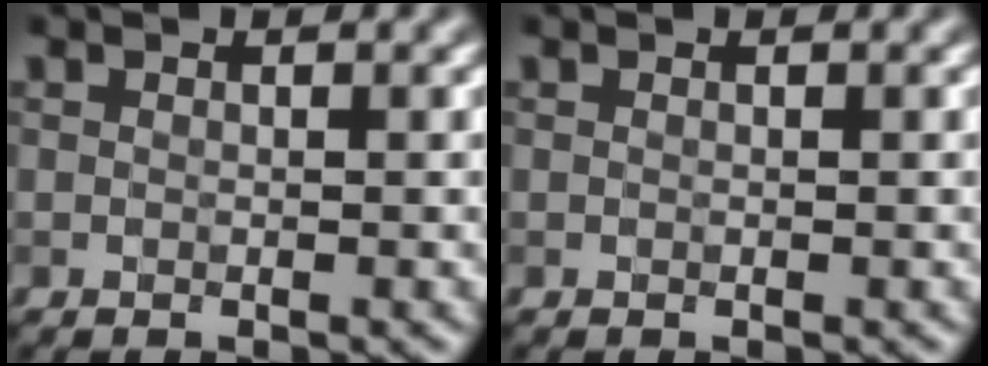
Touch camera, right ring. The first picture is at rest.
{"total": 0.0}